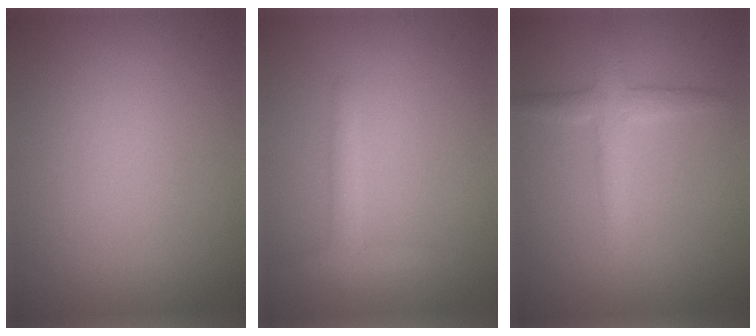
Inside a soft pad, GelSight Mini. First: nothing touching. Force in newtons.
{"total": 1.9, "press": 1.9, "slide": 0.2}
{"total": 2.7, "press": 2.7, "slide": 0.0}